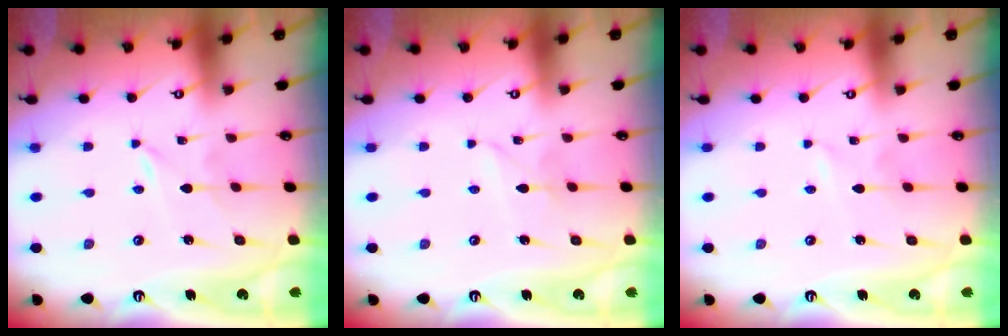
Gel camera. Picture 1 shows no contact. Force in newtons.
{"total": 2.7, "press": 2.7, "slide": 0.3}
{"total": 0.6, "press": 0.6, "slide": 0.1}